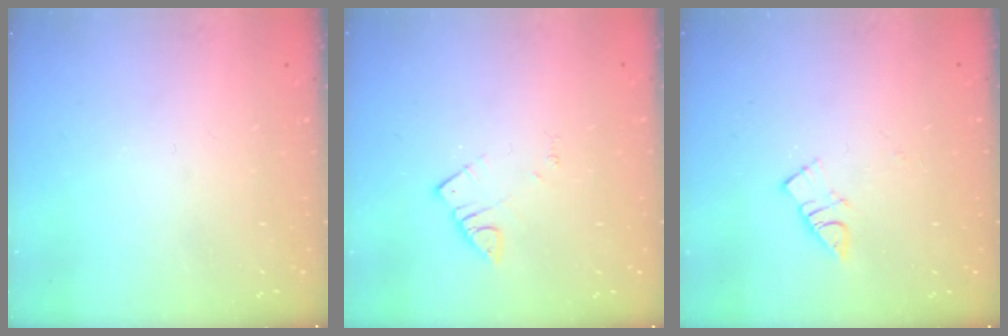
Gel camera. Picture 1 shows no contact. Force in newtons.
{"total": 2.8, "press": 2.7, "slide": 0.3}
{"total": 3.9, "press": 3.9, "slide": 0.5}